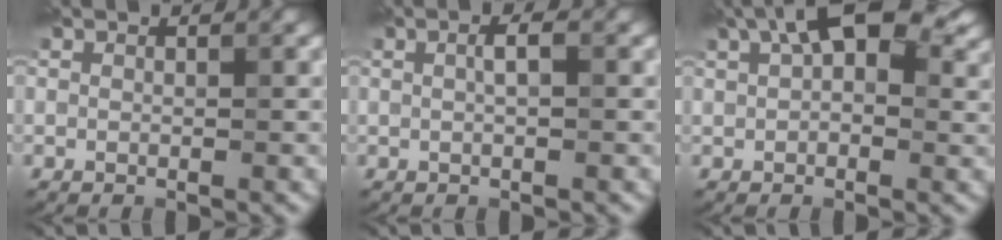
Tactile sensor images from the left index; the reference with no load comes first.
{"total": 1.3, "force": [0.2, 0.2, 1.3], "torque": [-0.024, 0.004, 0.004]}
{"total": 7.9, "force": [3.5, 4.1, 5.8], "torque": [-0.082, 0.018, 0.042]}